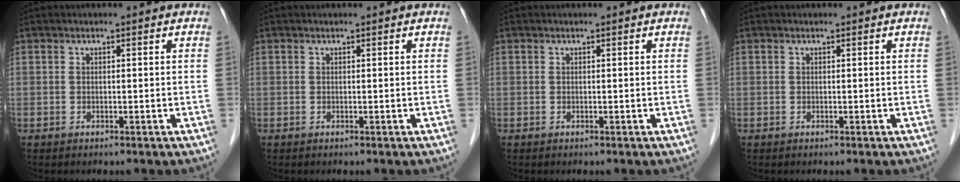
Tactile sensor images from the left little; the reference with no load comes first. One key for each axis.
{"total": 0.0}
{"total": 0.0}
{"total": 0.0}